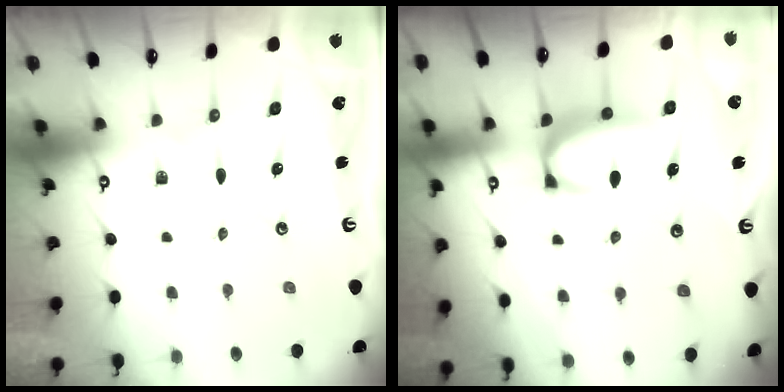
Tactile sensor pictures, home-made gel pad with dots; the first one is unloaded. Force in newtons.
{"total": 2.2, "press": 2.1, "slide": 0.6}